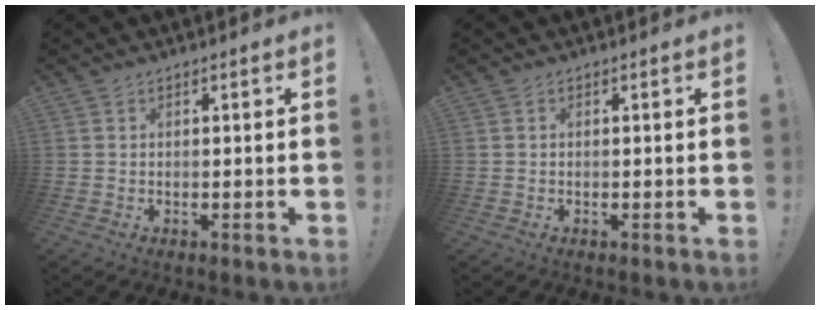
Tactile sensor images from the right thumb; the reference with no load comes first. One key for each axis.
{"total": 0.0}